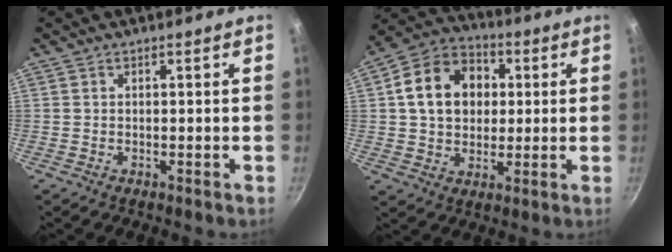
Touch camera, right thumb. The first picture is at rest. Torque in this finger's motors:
{"motor_torque": [-0.12, 0.67, 0.10, -0.05, 0.13]}